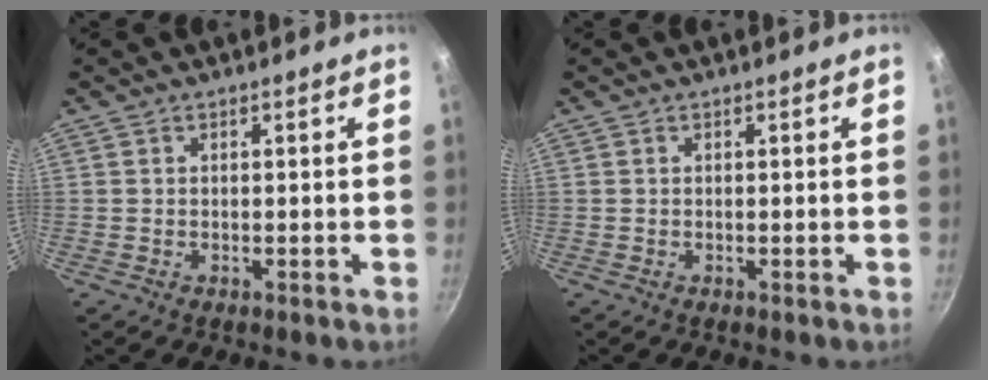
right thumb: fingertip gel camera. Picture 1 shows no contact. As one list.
[{"total": 0.0}]